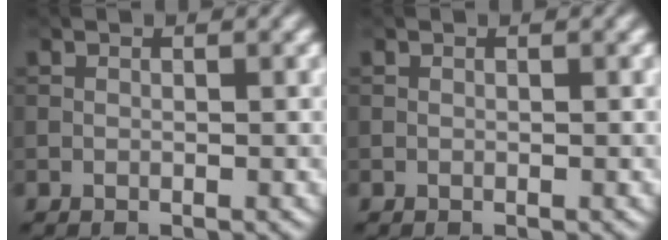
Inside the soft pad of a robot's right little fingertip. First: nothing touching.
{"total": 0.0}